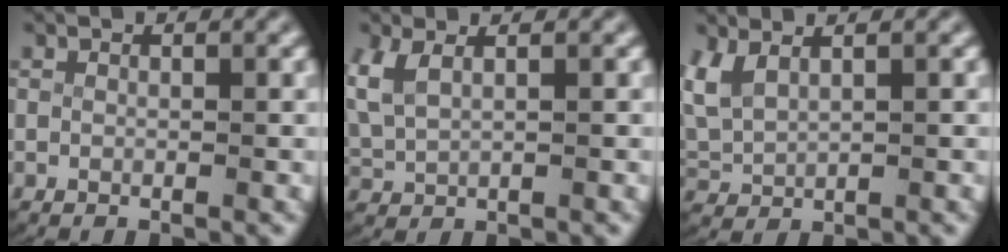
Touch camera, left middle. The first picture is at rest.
{"total": 3.0, "force": [1.1, 2.0, 2.0], "torque": [-0.066, -0.005, 0.031]}
{"total": 3.5, "force": [1.3, 2.4, 2.1], "torque": [-0.075, -0.010, 0.036]}